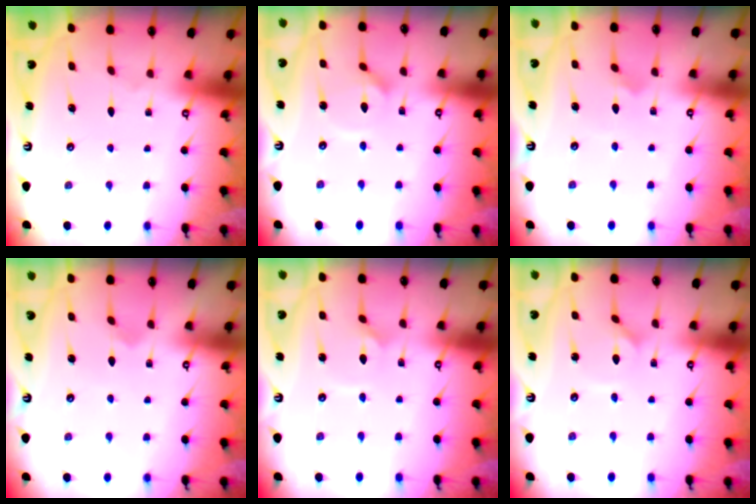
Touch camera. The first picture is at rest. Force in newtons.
{"total": 4.7, "press": 4.7, "slide": 0.5}
{"total": 4.2, "press": 4.2, "slide": 0.4}
{"total": 1.7, "press": 1.6, "slide": 0.1}
{"total": 2.1, "press": 2.1, "slide": 0.1}
{"total": 1.1, "press": 1.1, "slide": 0.0}